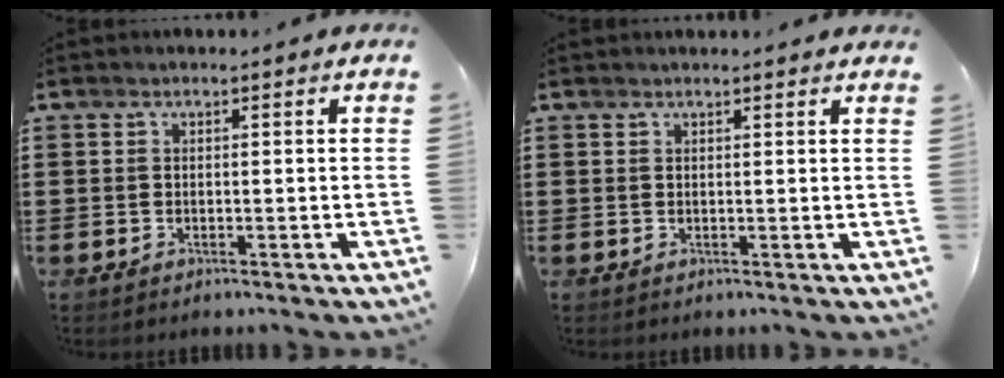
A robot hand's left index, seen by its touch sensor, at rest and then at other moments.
{"total": 1.0, "force": [1.0, -0.1, 0.3], "torque": [-0.006, -0.001, 0.019]}